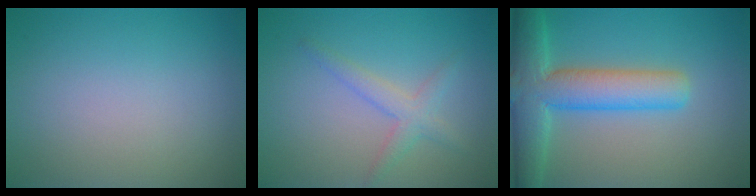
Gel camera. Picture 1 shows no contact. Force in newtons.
{"total": 2.2, "press": 2.2, "slide": 0.1}
{"total": 7.7, "press": 7.7, "slide": 0.4}